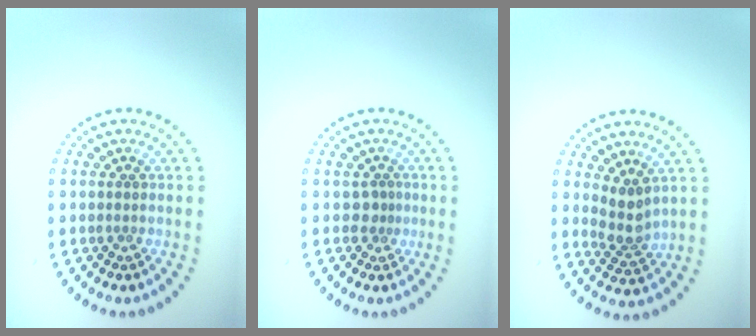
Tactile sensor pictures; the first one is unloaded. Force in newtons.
{"total": 1.0, "press": 0.6, "slide": 0.8}
{"total": 2.4, "press": 1.9, "slide": 1.5}